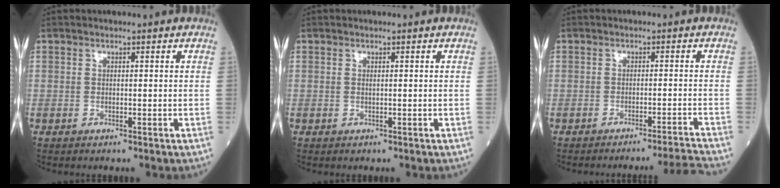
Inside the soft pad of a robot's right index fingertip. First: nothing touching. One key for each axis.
{"total": 0.0}
{"total": 6.5, "fx": -5.6, "fy": -3.2, "fz": 0.6, "tx": 0.006, "ty": -0.007, "tz": -0.075}